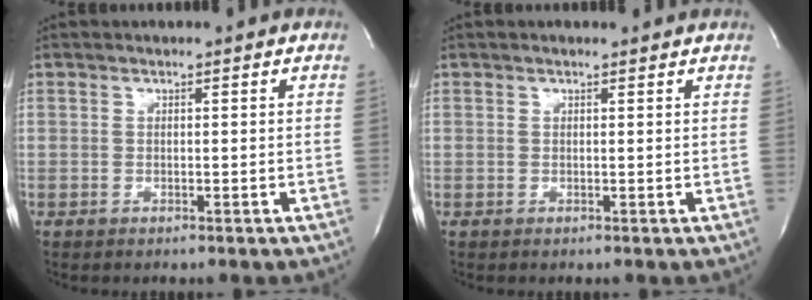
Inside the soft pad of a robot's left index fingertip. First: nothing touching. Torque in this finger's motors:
{"motor_torque": [0.62, -1.12, 0.16, 0.01]}